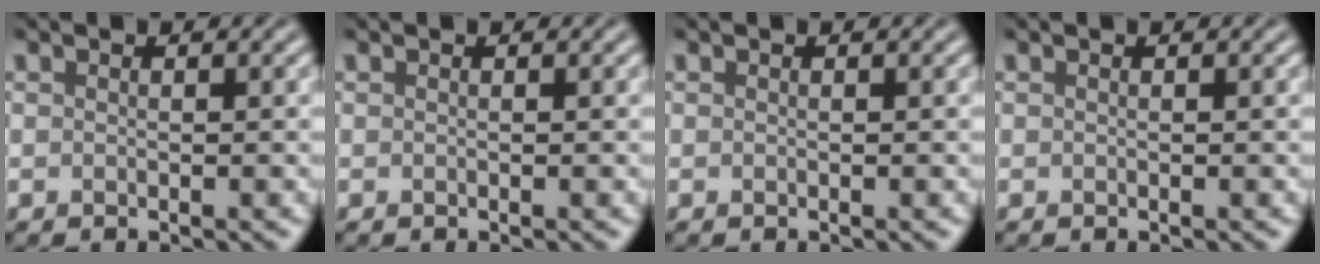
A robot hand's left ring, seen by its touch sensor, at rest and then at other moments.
{"total": 0.0}
{"total": 0.0}
{"total": 0.0}